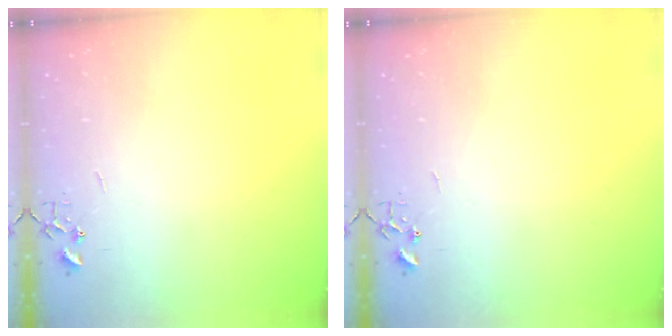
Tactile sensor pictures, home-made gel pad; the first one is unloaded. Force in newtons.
{"total": 0.0}